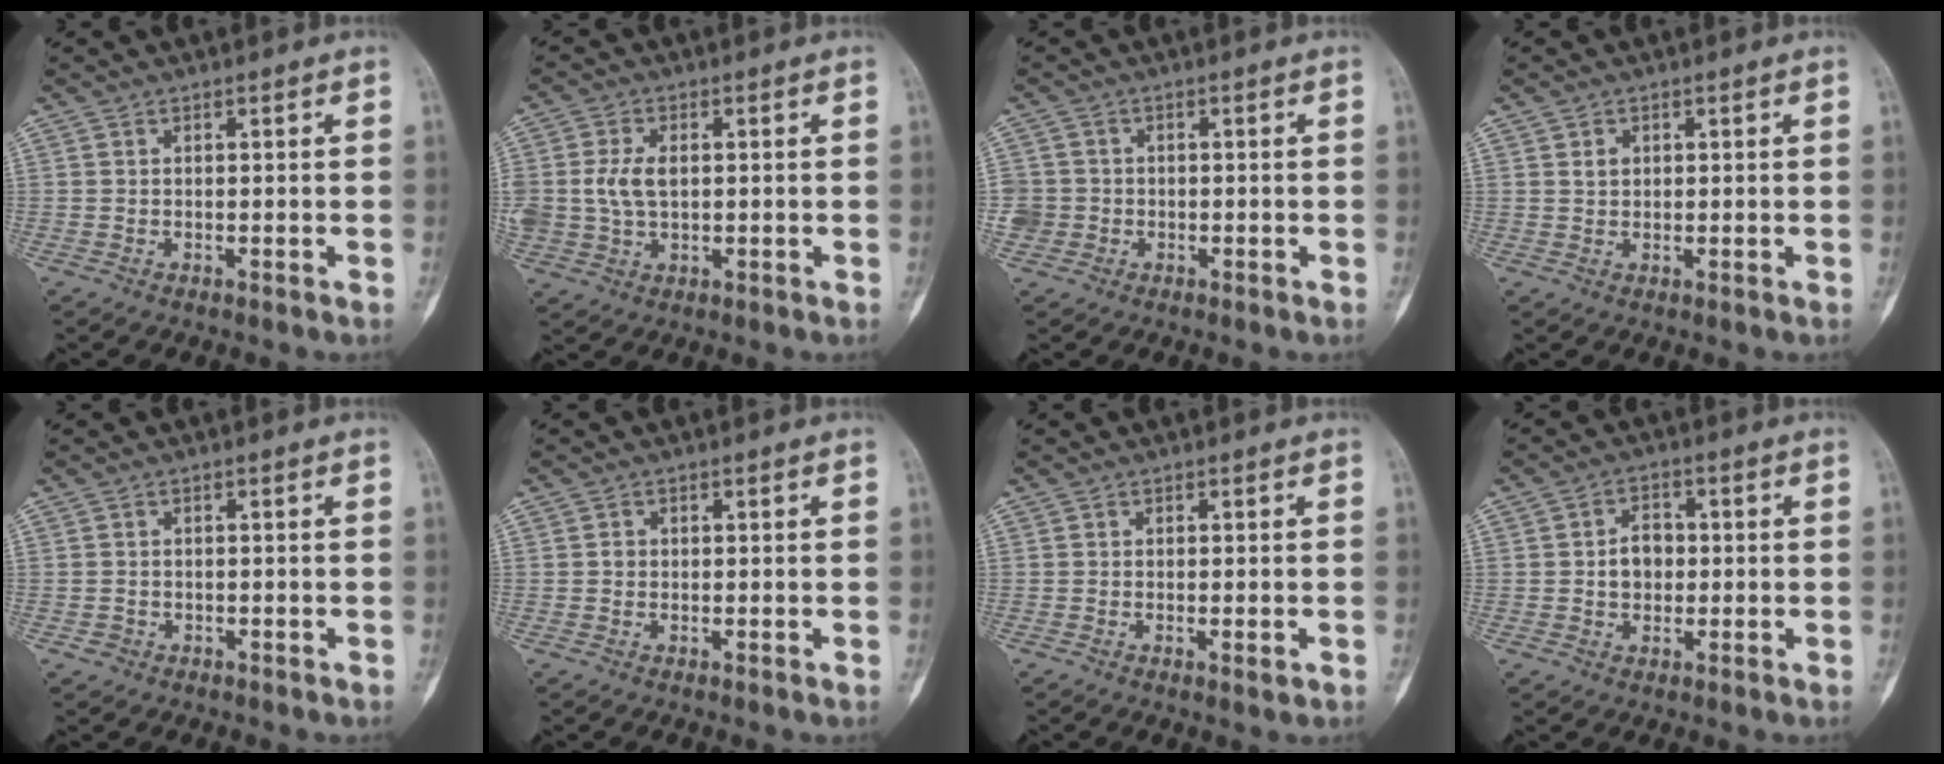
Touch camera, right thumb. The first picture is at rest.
{"total": 6.7, "force": [0.6, 4.4, 5.0], "torque": [-0.102, 0.004, 0.017]}
{"total": 3.3, "force": [-0.8, 3.2, 0.2], "torque": [0.015, 0.013, -0.017]}
{"total": 1.7, "force": [0.6, 1.4, 0.8], "torque": [-0.008, -0.002, 0.011]}
{"total": 1.2, "force": [-0.6, 1.1, 0.2], "torque": [0.002, 0.007, -0.009]}
{"total": 1.0, "force": [0.0, 0.9, 0.3], "torque": [-0.001, 0.003, -0.001]}
{"total": 2.0, "force": [-0.6, 0.6, 1.8], "torque": [-0.024, -0.004, -0.007]}
{"total": 5.1, "force": [-0.2, 3.9, 3.2], "torque": [-0.036, 0.014, -0.005]}